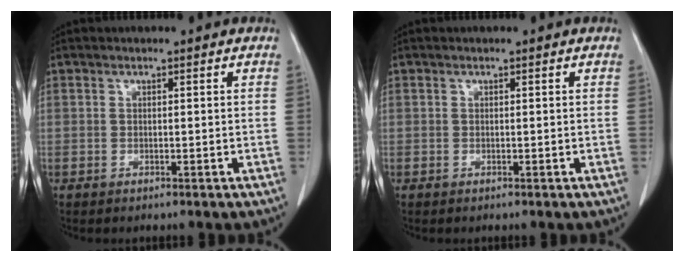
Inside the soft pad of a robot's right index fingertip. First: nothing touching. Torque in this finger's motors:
{"motor_torque": [0.01, -0.01, 0.03, 0.00]}